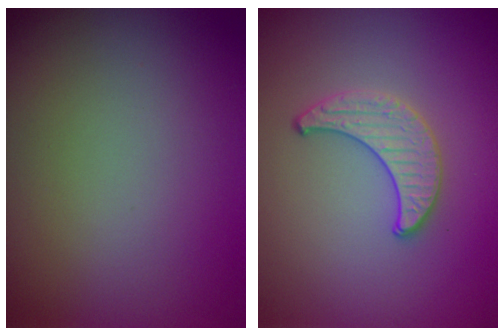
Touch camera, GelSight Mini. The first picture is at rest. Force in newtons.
{"total": 2.0, "press": 2.0, "slide": 0.1}